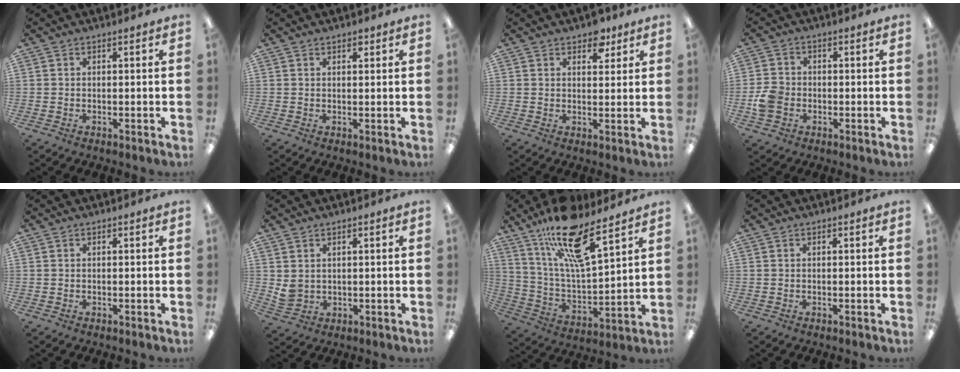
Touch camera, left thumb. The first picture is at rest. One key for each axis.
{"total": 1.3, "fx": 1.0, "fy": 0.6, "fz": 0.5, "tx": -0.004, "ty": -0.004, "tz": 0.017}
{"total": 5.4, "fx": 3.9, "fy": 2.9, "fz": 2.4, "tx": -0.015, "ty": -0.018, "tz": 0.064}
{"total": 5.6, "fx": -1.4, "fy": 4.7, "fz": 2.7, "tx": -0.044, "ty": 0.010, "tz": -0.023}
{"total": 0.0}
{"total": 3.3, "fx": 1.9, "fy": 2.4, "fz": 1.2, "tx": -0.019, "ty": -0.007, "tz": 0.036}
{"total": 18.5, "fx": 13.2, "fy": 5.1, "fz": 11.8, "tx": -0.216, "ty": -0.075, "tz": 0.224}
{"total": 0.0}